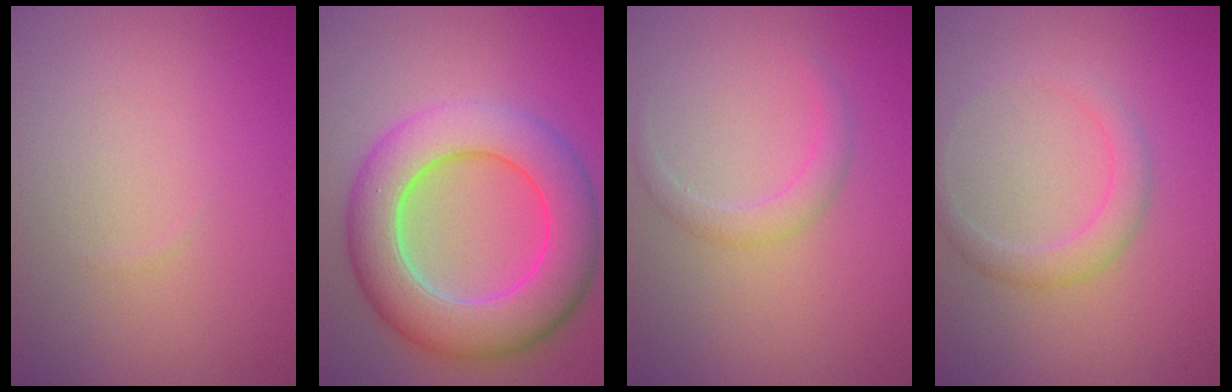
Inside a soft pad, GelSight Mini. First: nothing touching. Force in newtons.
{"total": 9.7, "press": 9.7, "slide": 0.4}
{"total": 1.7, "press": 1.7, "slide": 0.2}
{"total": 2.1, "press": 2.1, "slide": 0.1}